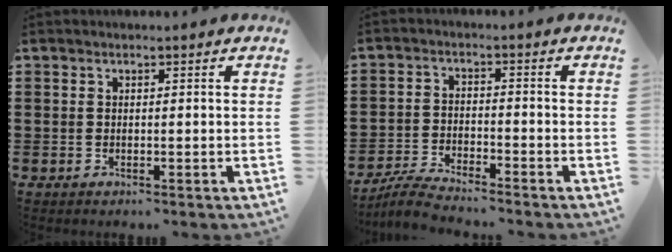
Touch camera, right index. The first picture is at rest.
{"total": 4.2, "force": [-4.1, 0.1, 1.1], "torque": [-0.026, 0.001, -0.082]}